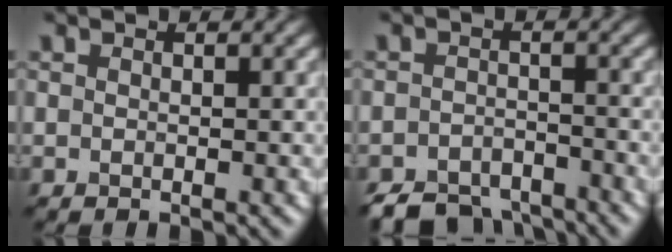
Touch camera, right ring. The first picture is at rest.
{"total": 5.0, "force": [-4.4, 2.0, 1.3], "torque": [-0.012, -0.008, -0.079]}